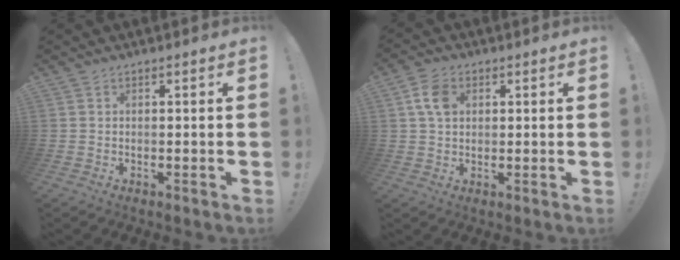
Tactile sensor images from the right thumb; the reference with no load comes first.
{"total": 7.2, "force": [1.8, 5.2, 4.6], "torque": [-0.090, 0.010, 0.037]}